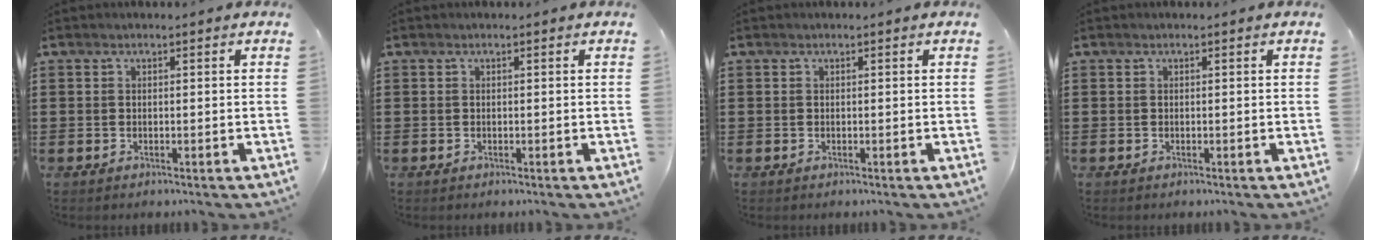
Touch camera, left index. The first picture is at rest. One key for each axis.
{"total": 0.0}
{"total": 0.0}
{"total": 0.0}